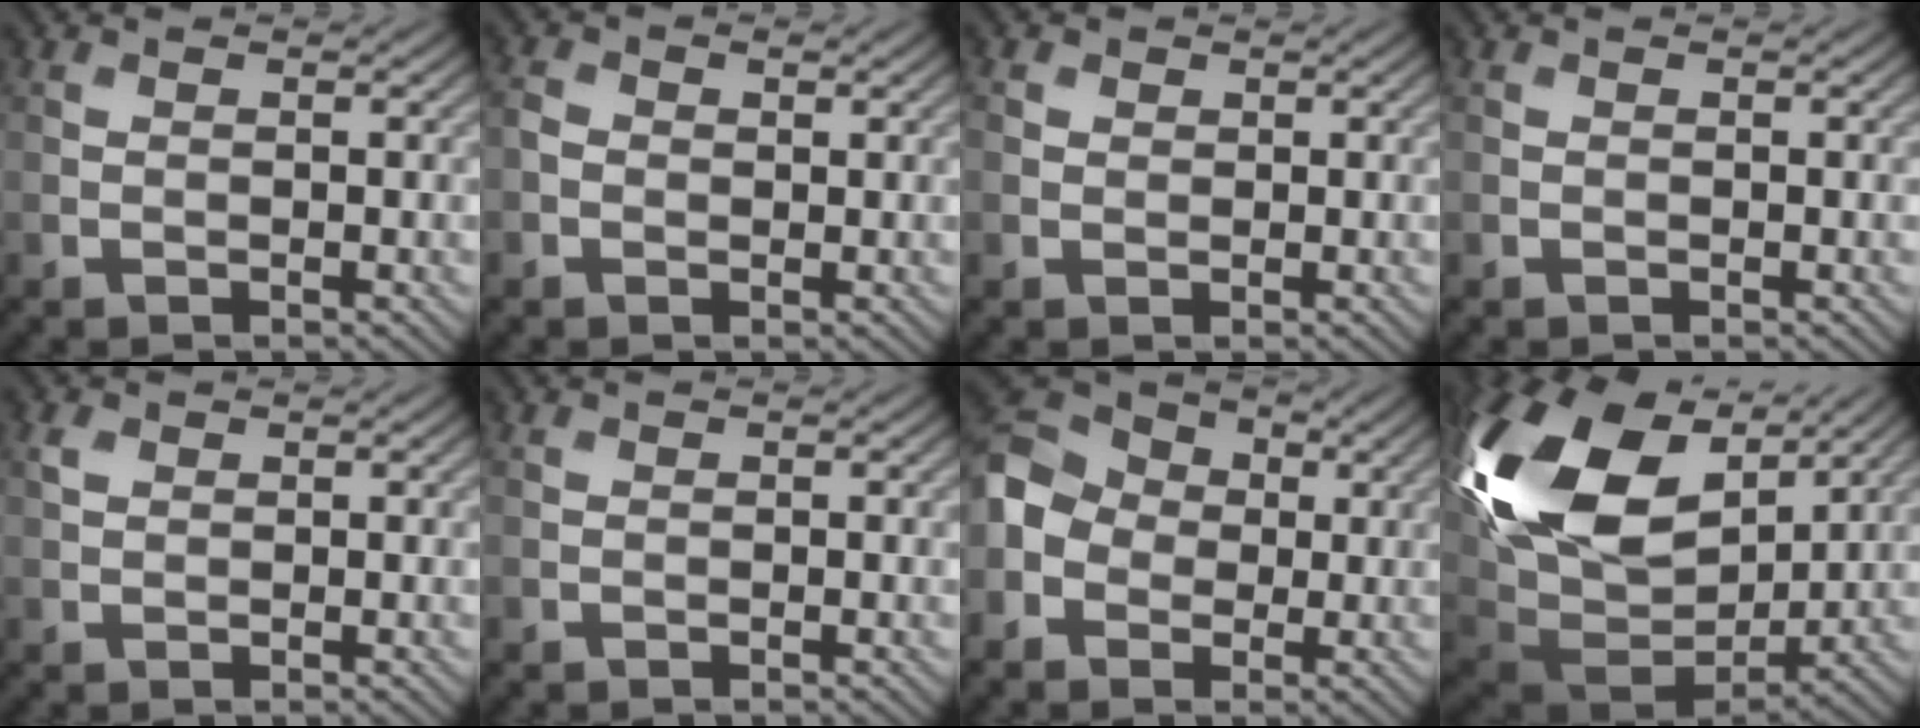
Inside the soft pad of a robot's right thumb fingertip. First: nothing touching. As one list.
[{"total": 1.5, "force": [0.1, 1.1, 0.9], "torque": [-0.021, 0.000, -0.003]}, {"total": 1.3, "force": [0.4, 1.2, 0.5], "torque": [-0.011, 0.000, 0.005]}, {"total": 0.0}, {"total": 1.2, "force": [0.5, 0.9, 0.6], "torque": [-0.014, 0.002, 0.010]}, {"total": 0.0}, {"total": 7.2, "force": [-0.8, 6.1, 3.8], "torque": [-0.106, 0.007, -0.036]}, {"total": 21.4, "force": [7.0, 14.2, 14.5], "torque": [-0.338, 0.019, 0.148]}]